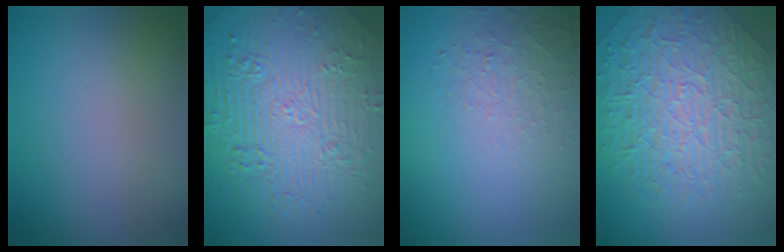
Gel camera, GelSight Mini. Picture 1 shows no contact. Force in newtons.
{"total": 10.9, "press": 7.3, "slide": 8.2}
{"total": 1.4, "press": 0.6, "slide": 1.3}
{"total": 9.1, "press": 6.8, "slide": 6.0}